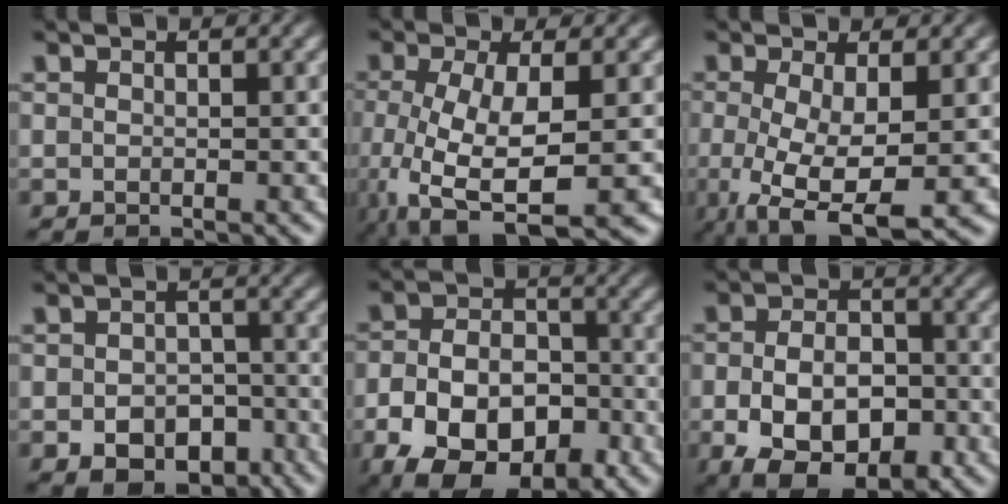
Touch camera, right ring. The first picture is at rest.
{"total": 9.5, "force": [-3.6, 5.1, 7.2], "torque": [-0.174, -0.062, -0.027]}
{"total": 8.2, "force": [-3.4, 4.0, 6.3], "torque": [-0.149, -0.059, -0.028]}
{"total": 5.9, "force": [-4.2, 3.6, 1.9], "torque": [-0.010, -0.026, -0.060]}
{"total": 13.4, "force": [-5.7, 9.2, 7.9], "torque": [-0.139, -0.047, -0.077]}
{"total": 10.9, "force": [-5.0, 6.9, 6.8], "torque": [-0.117, -0.040, -0.063]}